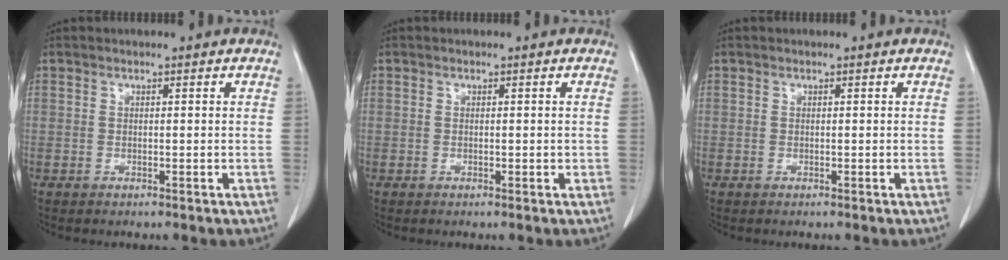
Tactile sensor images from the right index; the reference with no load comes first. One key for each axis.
{"total": 0.7, "fx": -0.1, "fy": 0.5, "fz": 0.5, "tx": -0.005, "ty": 0.002, "tz": 0.000}
{"total": 0.0}